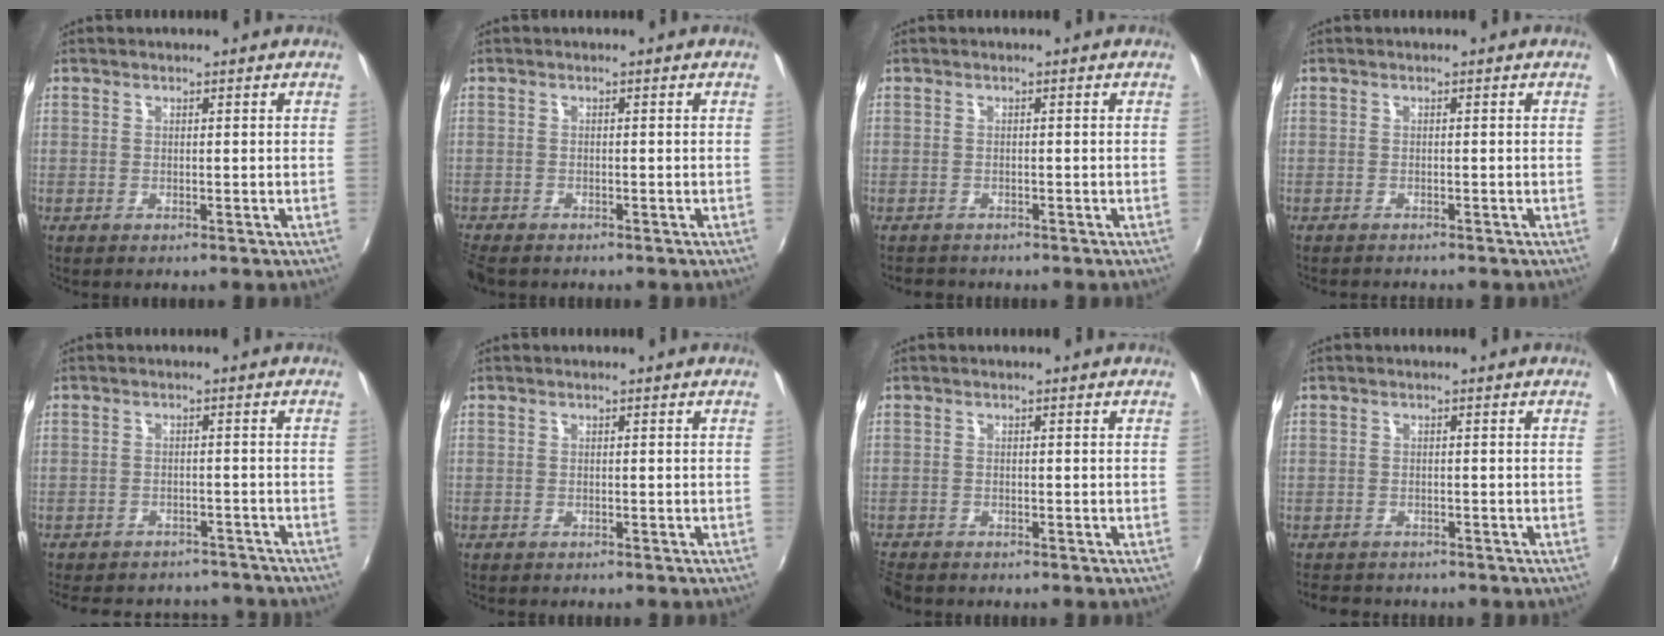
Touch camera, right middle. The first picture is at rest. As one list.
[{"total": 3.9, "force": [-3.4, 1.2, 1.5], "torque": [-0.044, -0.021, -0.065]}, {"total": 1.8, "force": [-1.6, 0.8, 0.2], "torque": [-0.009, -0.006, -0.027]}, {"total": 1.6, "force": [-1.6, 0.1, 0.3], "torque": [-0.013, -0.011, -0.027]}, {"total": 14.5, "force": [-12.5, 5.6, 4.8], "torque": [-0.112, 0.006, -0.161]}, {"total": 0.5, "force": [-0.5, 0.0, 0.1], "torque": [-0.003, -0.003, -0.009]}, {"total": 3.7, "force": [-3.4, 0.9, 1.0], "torque": [-0.034, -0.019, -0.067]}, {"total": 4.1, "force": [-3.6, 1.8, 0.8], "torque": [-0.028, -0.007, -0.061]}]